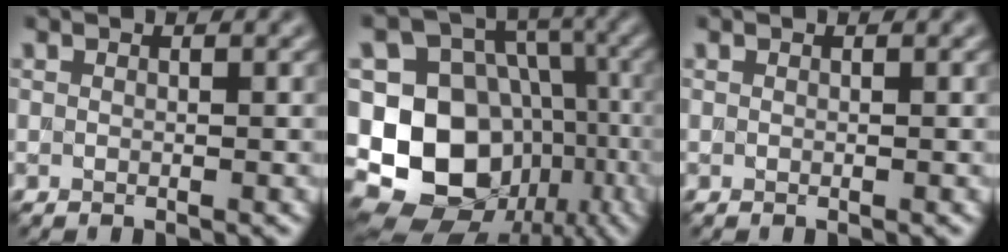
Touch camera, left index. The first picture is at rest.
{"total": 16.5, "force": [-4.5, 13.8, 7.9], "torque": [-0.149, 0.003, -0.078]}
{"total": 0.0}